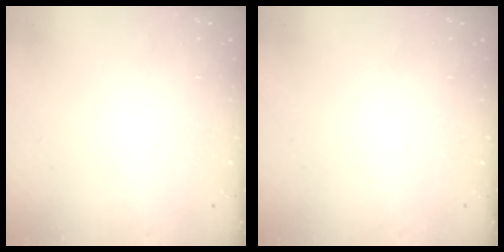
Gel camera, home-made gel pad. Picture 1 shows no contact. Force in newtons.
{"total": 0.0}